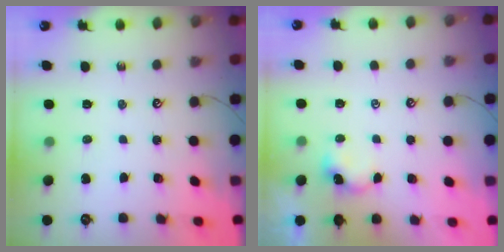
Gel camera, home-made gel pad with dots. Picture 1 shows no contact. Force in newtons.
{"total": 3.0, "press": 3.0, "slide": 0.1}